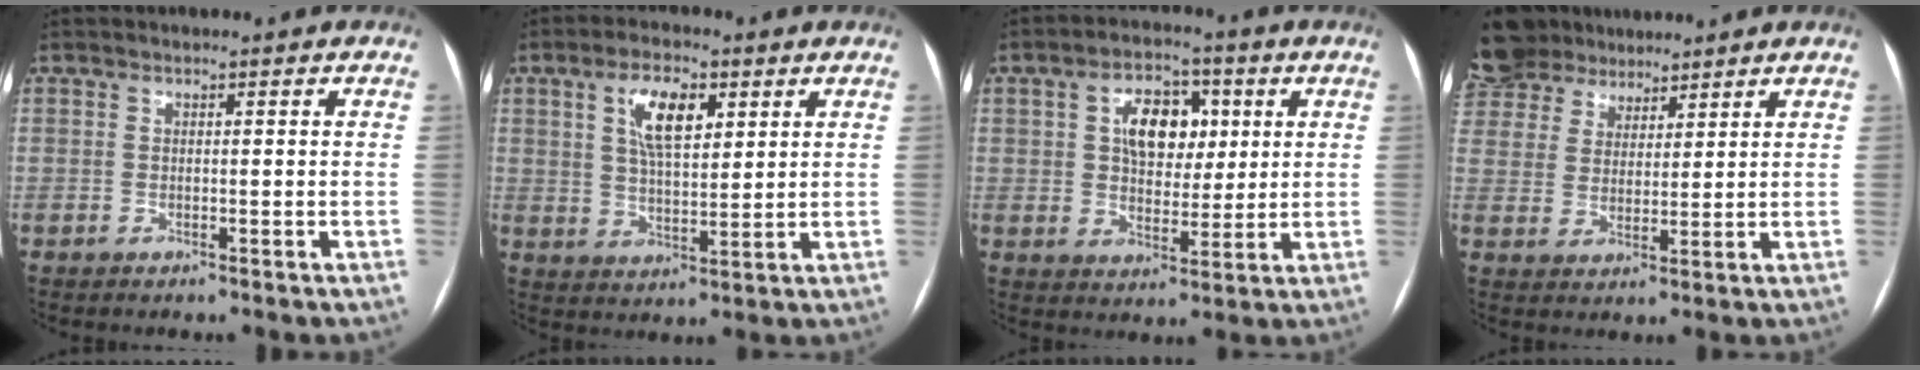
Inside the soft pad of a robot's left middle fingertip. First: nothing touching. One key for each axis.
{"total": 7.8, "fx": 3.3, "fy": 3.1, "fz": 6.4, "tx": -0.121, "ty": 0.010, "tz": 0.062}
{"total": 8.5, "fx": 2.4, "fy": 5.3, "fz": 6.2, "tx": -0.104, "ty": 0.018, "tz": 0.043}
{"total": 14.8, "fx": 11.7, "fy": 8.3, "fz": 3.8, "tx": -0.116, "ty": 0.049, "tz": 0.221}